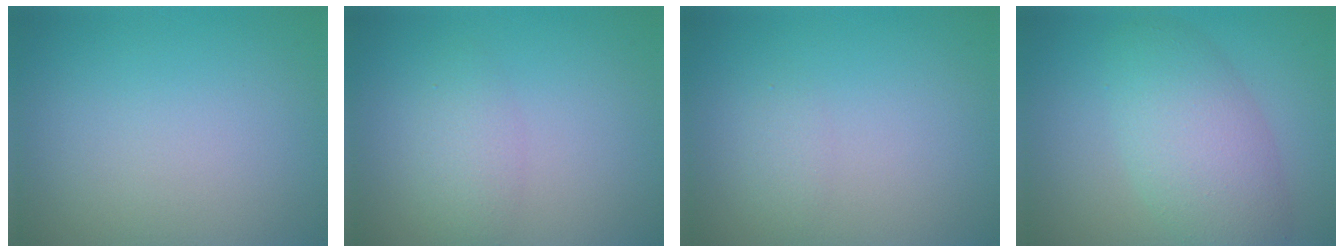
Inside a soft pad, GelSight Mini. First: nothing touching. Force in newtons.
{"total": 2.0, "press": 2.0, "slide": 0.1}
{"total": 0.9, "press": 0.9, "slide": 0.0}
{"total": 5.8, "press": 5.8, "slide": 0.2}